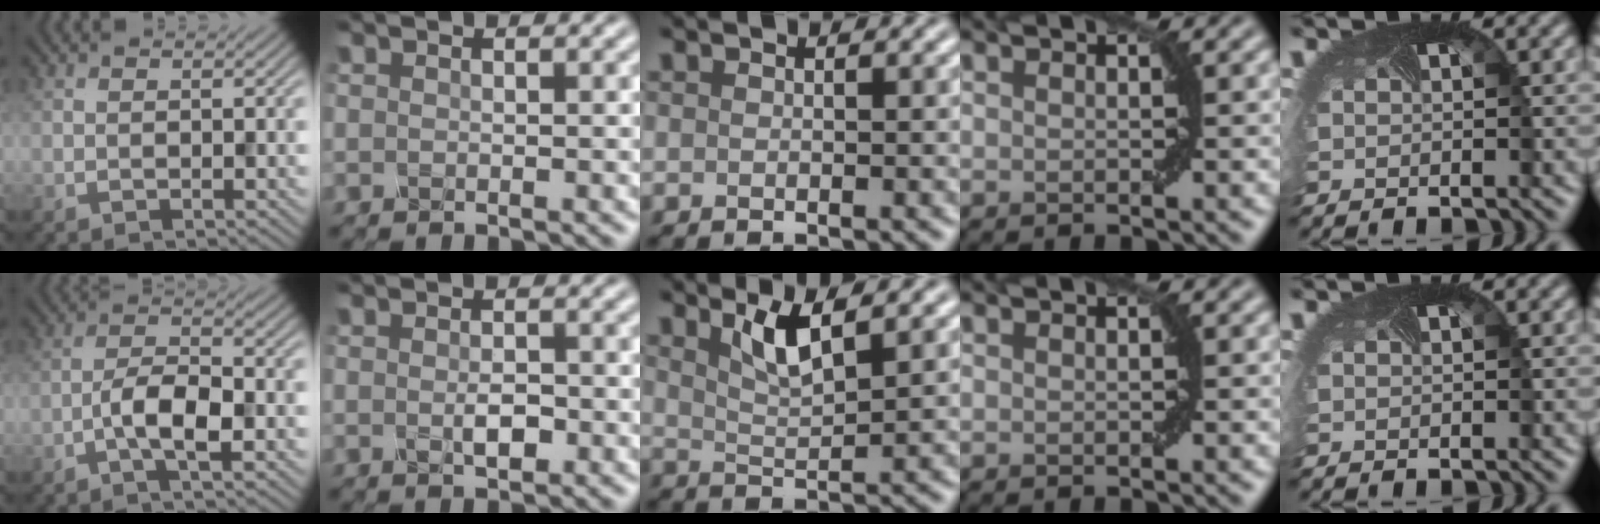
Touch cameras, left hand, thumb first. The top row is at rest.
{"thumb": {"total": 5.1, "force": [-2.1, 1.6, 4.4], "torque": [-0.087, 0.009, -0.048]}, "index": {"total": 1.7, "force": [-0.3, 0.8, 1.5], "torque": [-0.028, -0.002, -0.005]}, "middle": {"total": 3.2, "force": [2.0, 0.7, 2.4], "torque": [-0.043, -0.004, 0.040]}}